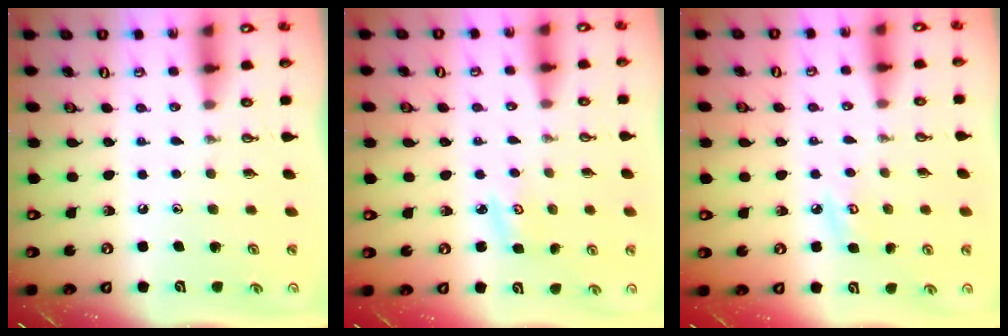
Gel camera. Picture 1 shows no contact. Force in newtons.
{"total": 3.0, "press": 3.0, "slide": 0.4}
{"total": 4.9, "press": 4.9, "slide": 0.4}